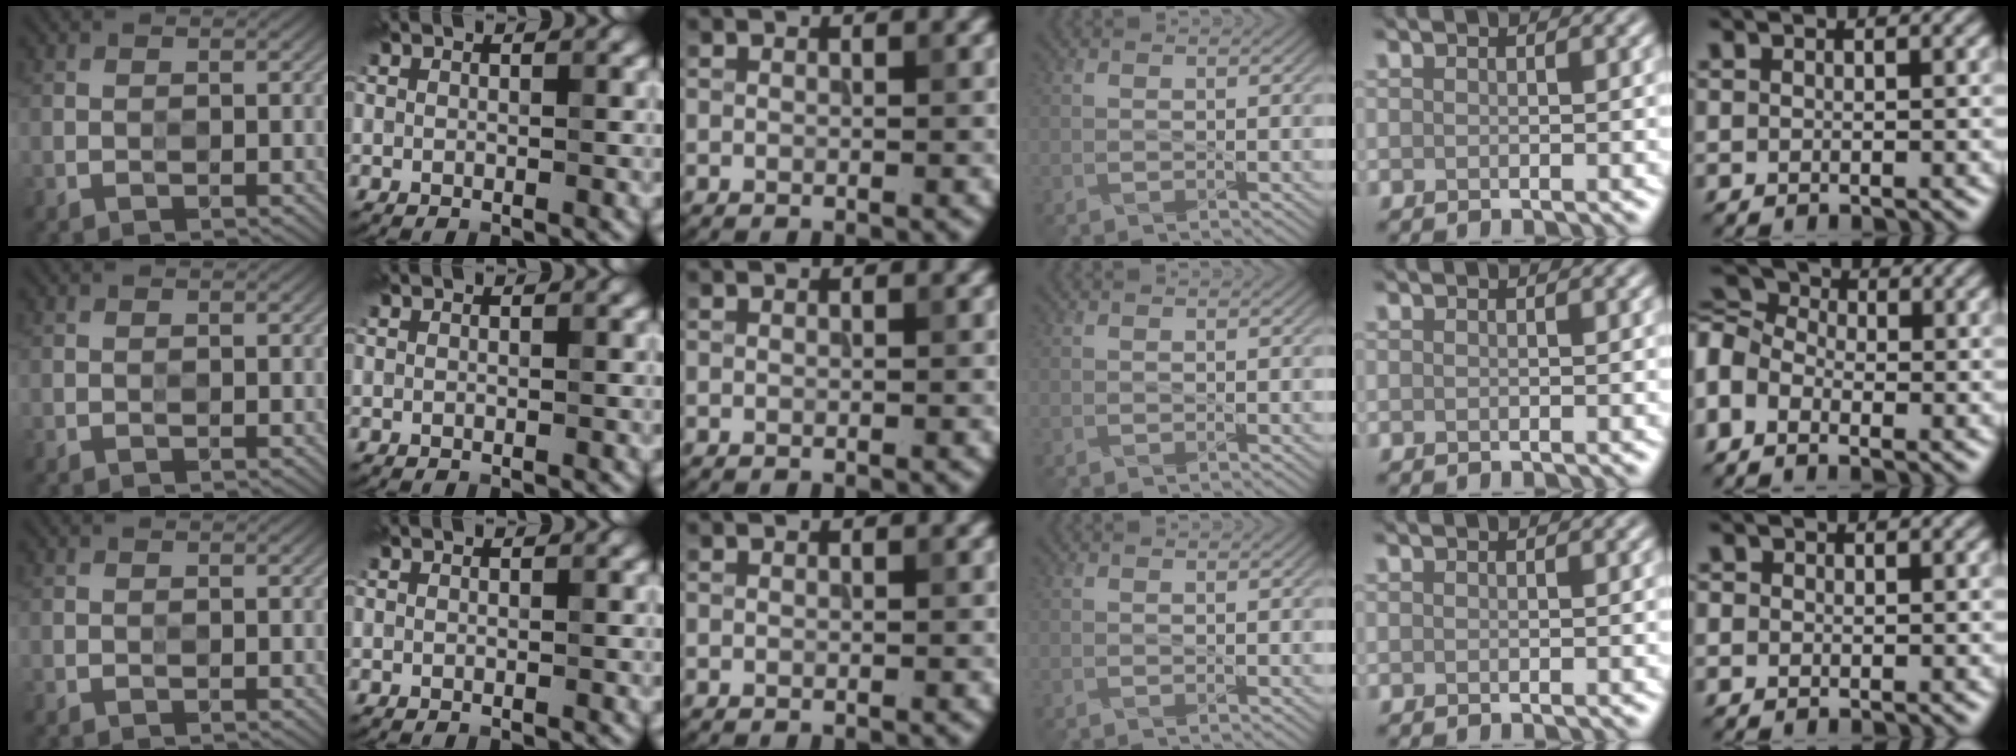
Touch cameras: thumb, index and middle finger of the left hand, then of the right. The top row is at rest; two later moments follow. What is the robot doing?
{"motion": "press", "object": "sticky note"}